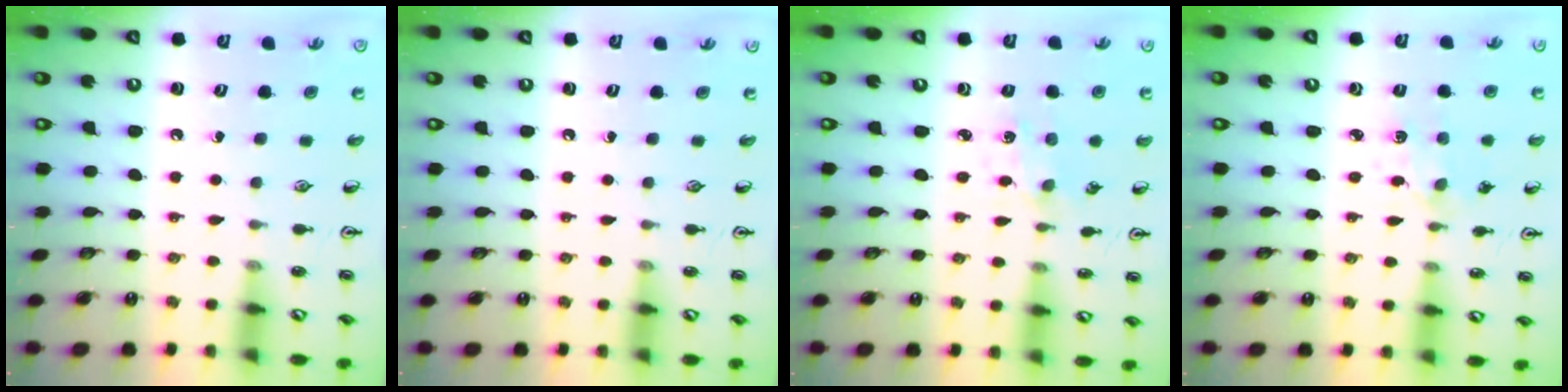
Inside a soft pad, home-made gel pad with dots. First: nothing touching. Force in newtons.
{"total": 0.0}
{"total": 0.0}
{"total": 3.7, "press": 3.6, "slide": 0.5}